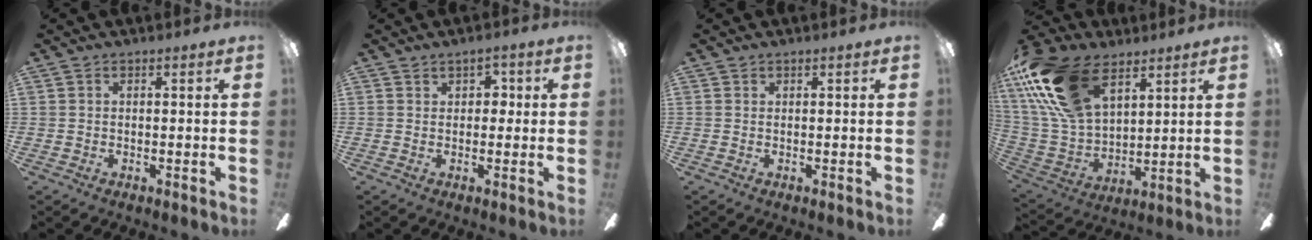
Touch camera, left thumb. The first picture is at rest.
{"total": 2.8, "force": [1.1, 1.8, 1.8], "torque": [-0.012, -0.003, 0.012]}
{"total": 0.0}
{"total": 23.3, "force": [12.3, 12.7, 15.1], "torque": [-0.339, -0.031, 0.224]}